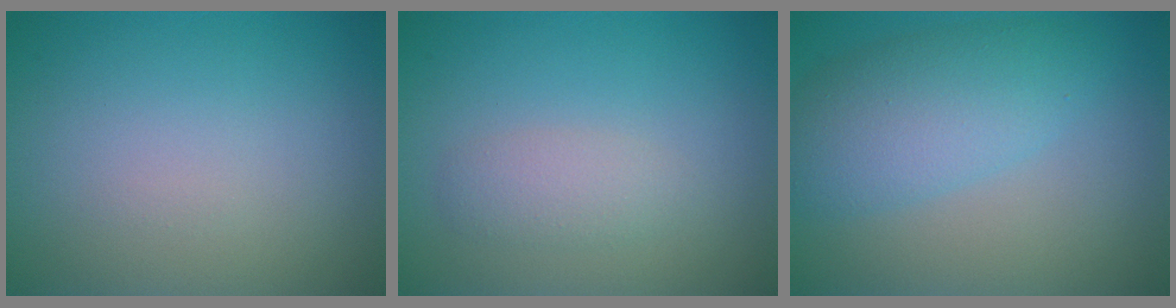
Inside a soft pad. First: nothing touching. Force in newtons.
{"total": 1.9, "press": 1.9, "slide": 0.1}
{"total": 5.4, "press": 5.4, "slide": 0.2}